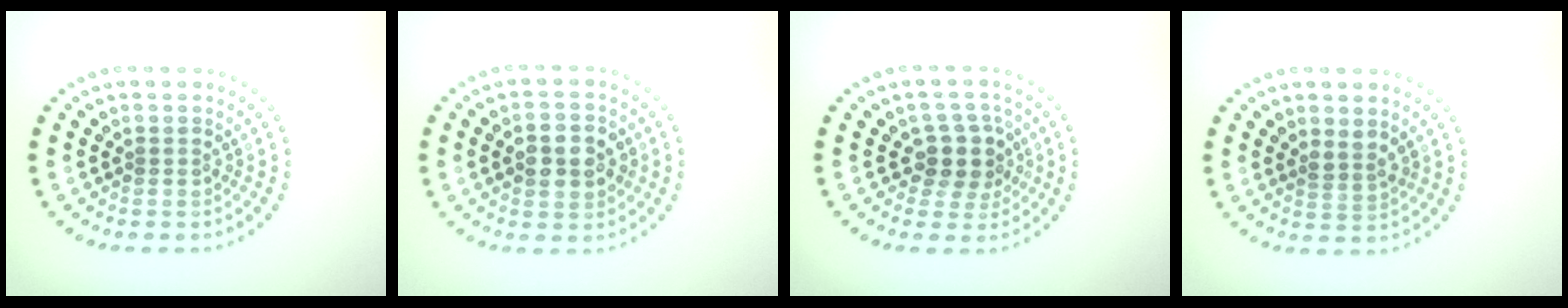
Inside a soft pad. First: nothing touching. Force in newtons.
{"total": 3.4, "press": 3.4, "slide": 0.2}
{"total": 3.2, "press": 2.7, "slide": 1.8}
{"total": 1.6, "press": 1.2, "slide": 1.1}